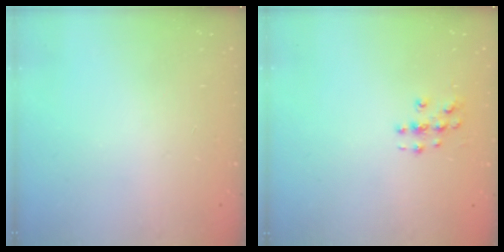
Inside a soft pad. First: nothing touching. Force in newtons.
{"total": 3.4, "press": 3.4, "slide": 0.2}